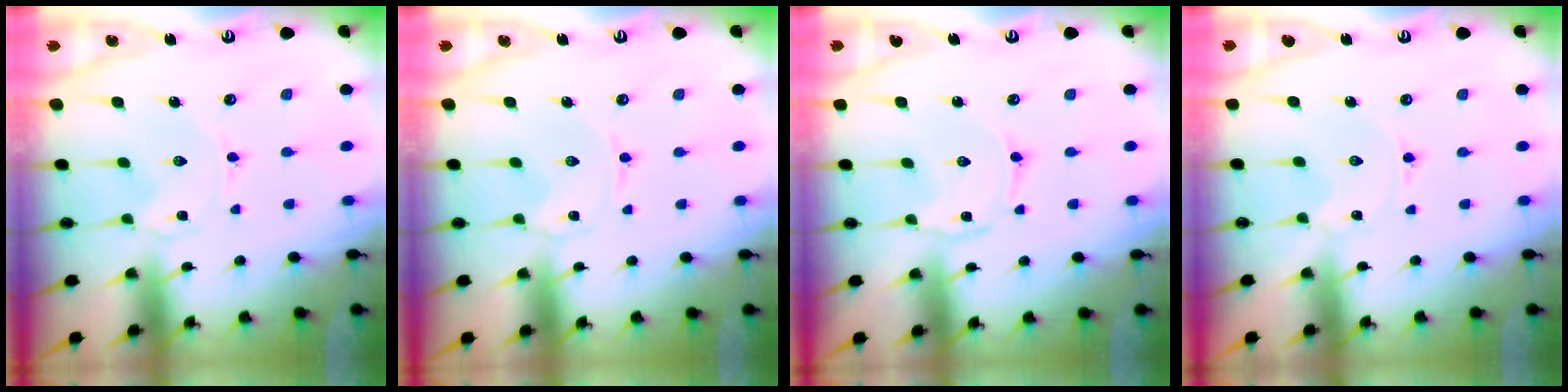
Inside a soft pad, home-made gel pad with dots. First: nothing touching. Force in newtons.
{"total": 0.0}
{"total": 0.8, "press": 0.8, "slide": 0.2}
{"total": 0.0}